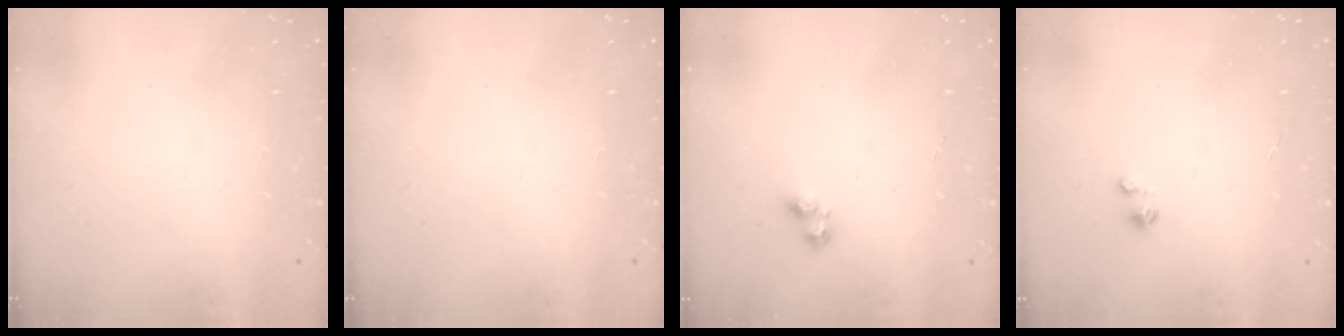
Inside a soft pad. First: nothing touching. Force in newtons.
{"total": 0.0}
{"total": 3.3, "press": 3.3, "slide": 0.5}
{"total": 0.0}